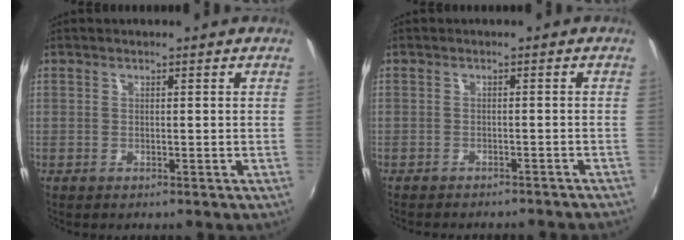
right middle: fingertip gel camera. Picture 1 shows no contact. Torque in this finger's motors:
{"motor_torque": [0.14, -0.30, 0.11, 0.05]}